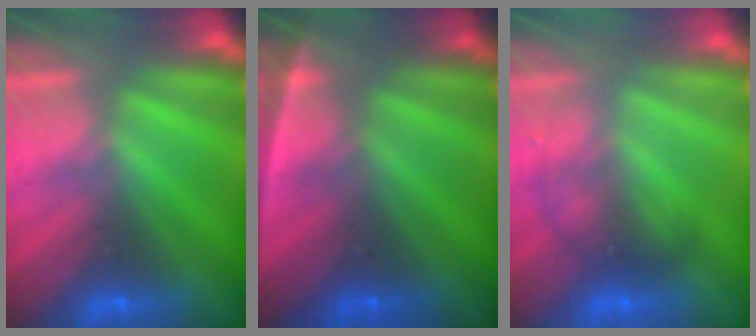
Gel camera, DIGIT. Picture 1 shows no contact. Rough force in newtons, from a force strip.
{"total": 2.6}
{"total": 2.0}